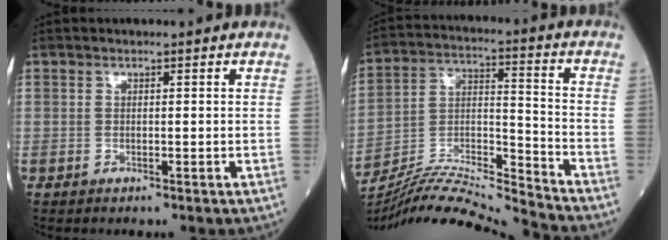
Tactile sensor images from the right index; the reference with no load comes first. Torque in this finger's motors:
{"motor_torque": [0.02, 0.02, 0.18, 0.04]}